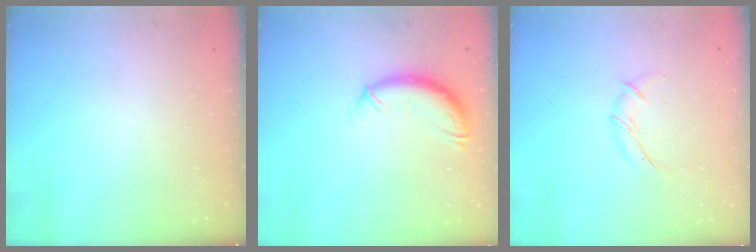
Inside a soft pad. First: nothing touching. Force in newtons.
{"total": 10.6, "press": 10.6, "slide": 1.0}
{"total": 6.1, "press": 6.0, "slide": 1.1}